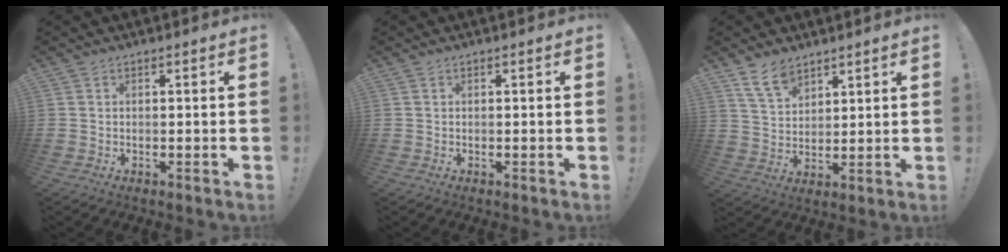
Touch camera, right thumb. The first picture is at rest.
{"total": 0.0}
{"total": 8.3, "force": [6.3, 4.1, 3.3], "torque": [-0.066, -0.032, 0.123]}